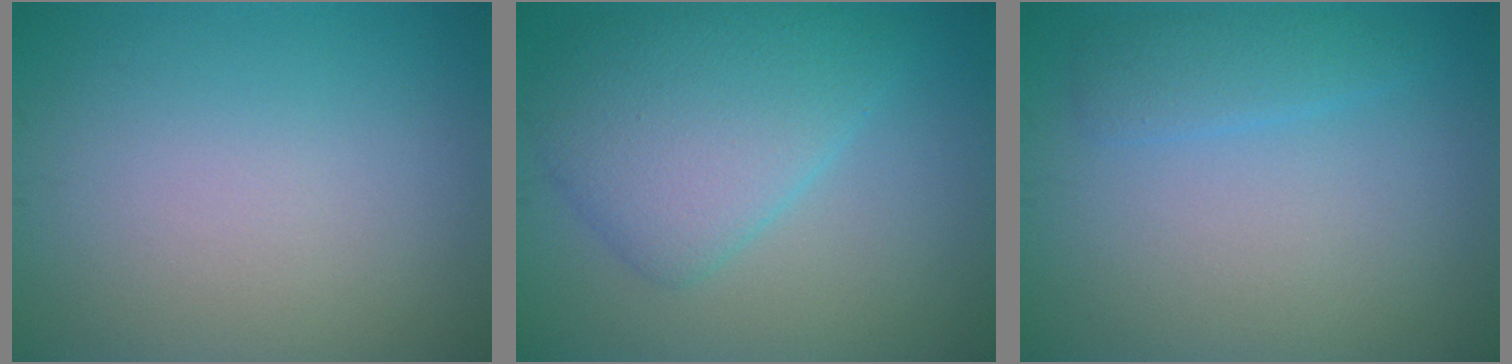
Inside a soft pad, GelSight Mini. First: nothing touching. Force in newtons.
{"total": 6.1, "press": 6.1, "slide": 0.1}
{"total": 1.9, "press": 1.9, "slide": 0.2}